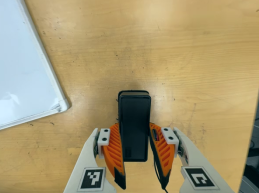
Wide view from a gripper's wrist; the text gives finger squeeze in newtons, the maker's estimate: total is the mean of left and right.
{"total": 5.9, "left": 4.2, "right": 7.6}